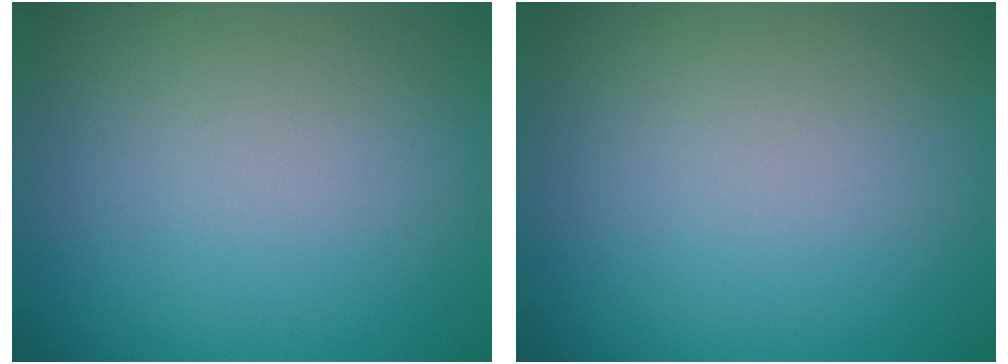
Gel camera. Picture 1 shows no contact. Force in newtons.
{"total": 0.0}